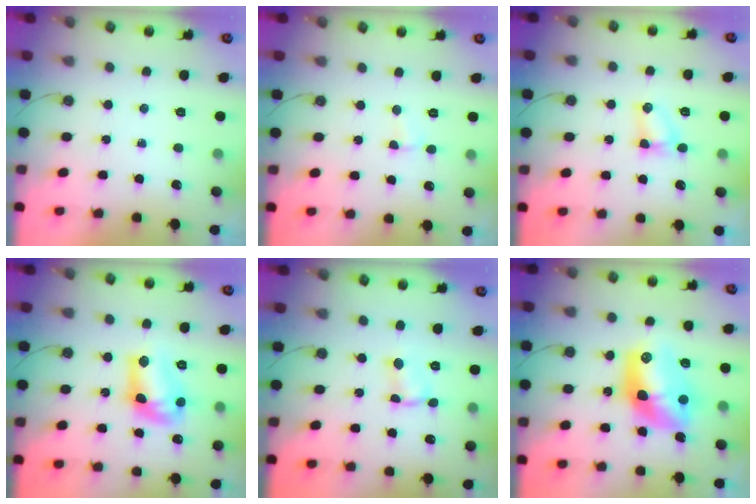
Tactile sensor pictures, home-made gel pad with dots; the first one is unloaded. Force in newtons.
{"total": 2.4, "press": 2.4, "slide": 0.5}
{"total": 3.5, "press": 3.4, "slide": 0.5}
{"total": 12.2, "press": 12.2, "slide": 0.8}
{"total": 1.8, "press": 1.8, "slide": 0.1}
{"total": 13.8, "press": 13.7, "slide": 1.4}